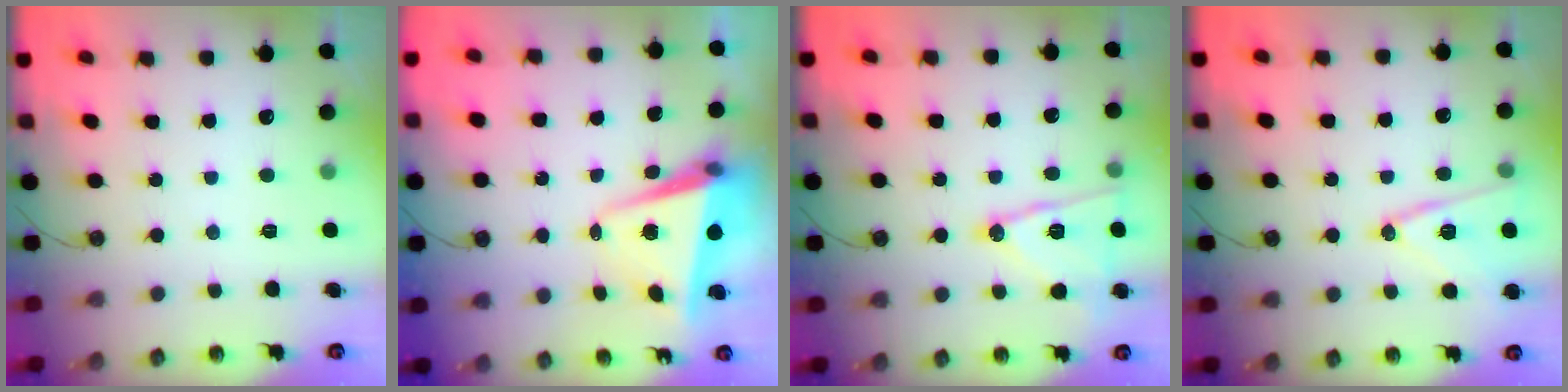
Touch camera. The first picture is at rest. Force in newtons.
{"total": 7.8, "press": 7.8, "slide": 0.3}
{"total": 14.0, "press": 14.0, "slide": 0.8}
{"total": 13.4, "press": 13.1, "slide": 2.6}